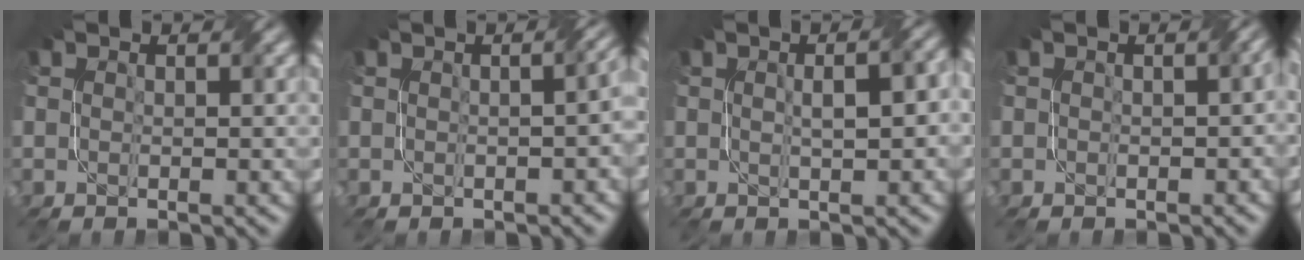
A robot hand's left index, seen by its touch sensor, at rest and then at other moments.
{"total": 3.9, "force": [-0.1, 1.7, 3.5], "torque": [-0.018, 0.005, 0.006]}
{"total": 4.4, "force": [0.5, 1.4, 4.1], "torque": [-0.046, 0.018, 0.006]}
{"total": 1.8, "force": [0.1, 1.0, 1.5], "torque": [-0.015, 0.001, 0.001]}